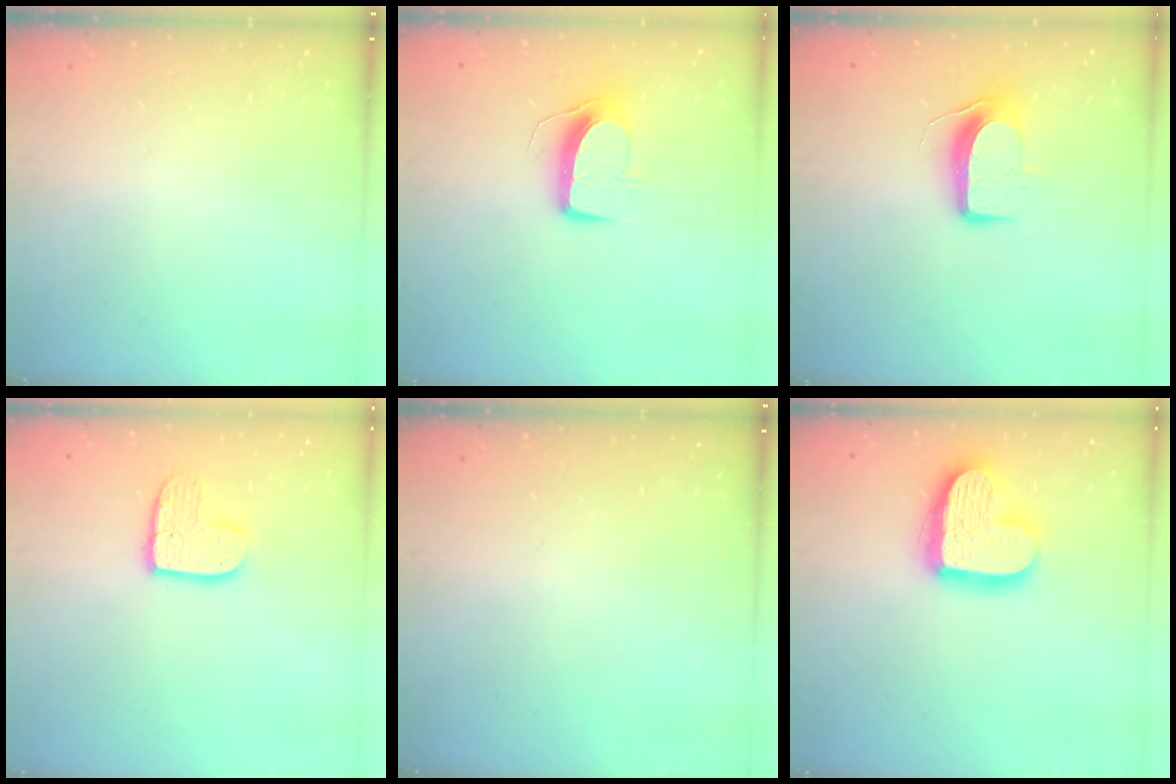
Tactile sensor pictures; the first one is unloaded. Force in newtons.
{"total": 10.1, "press": 10.1, "slide": 0.1}
{"total": 8.9, "press": 8.9, "slide": 0.3}
{"total": 10.7, "press": 10.7, "slide": 1.0}
{"total": 0.0}
{"total": 17.3, "press": 17.3, "slide": 1.5}